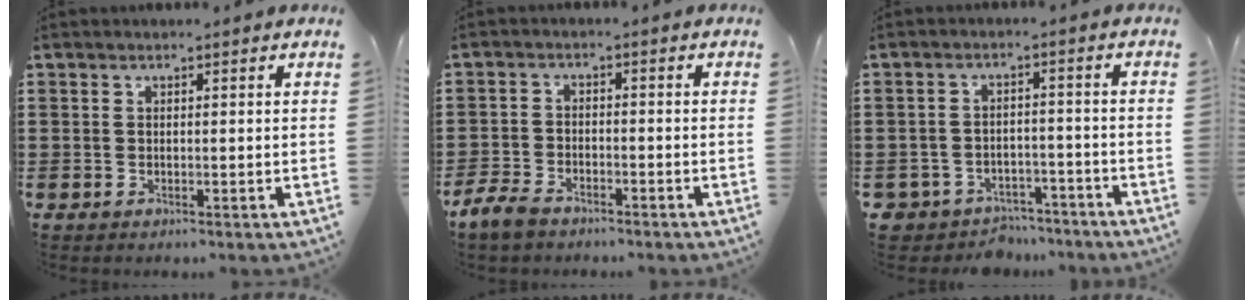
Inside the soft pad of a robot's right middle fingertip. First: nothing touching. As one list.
[{"total": 3.9, "force": [-3.3, 1.6, 1.4], "torque": [-0.054, -0.003, -0.076]}, {"total": 4.6, "force": [-4.4, 1.5, 0.1], "torque": [-0.021, 0.006, -0.096]}]